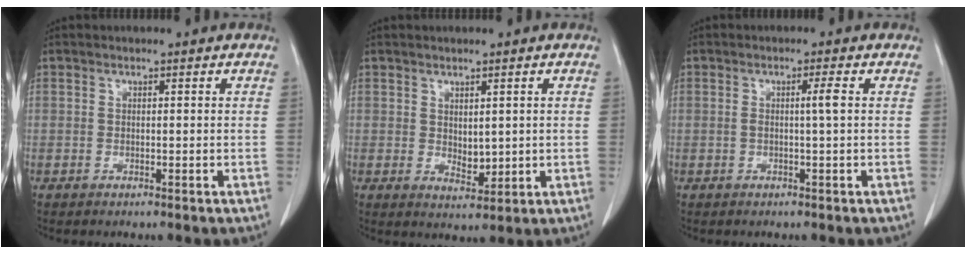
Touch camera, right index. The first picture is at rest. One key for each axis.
{"total": 3.4, "fx": 0.5, "fy": 1.8, "fz": 2.8, "tx": -0.045, "ty": -0.007, "tz": 0.019}
{"total": 2.1, "fx": 0.2, "fy": -0.6, "fz": 2.0, "tx": -0.035, "ty": -0.001, "tz": 0.003}